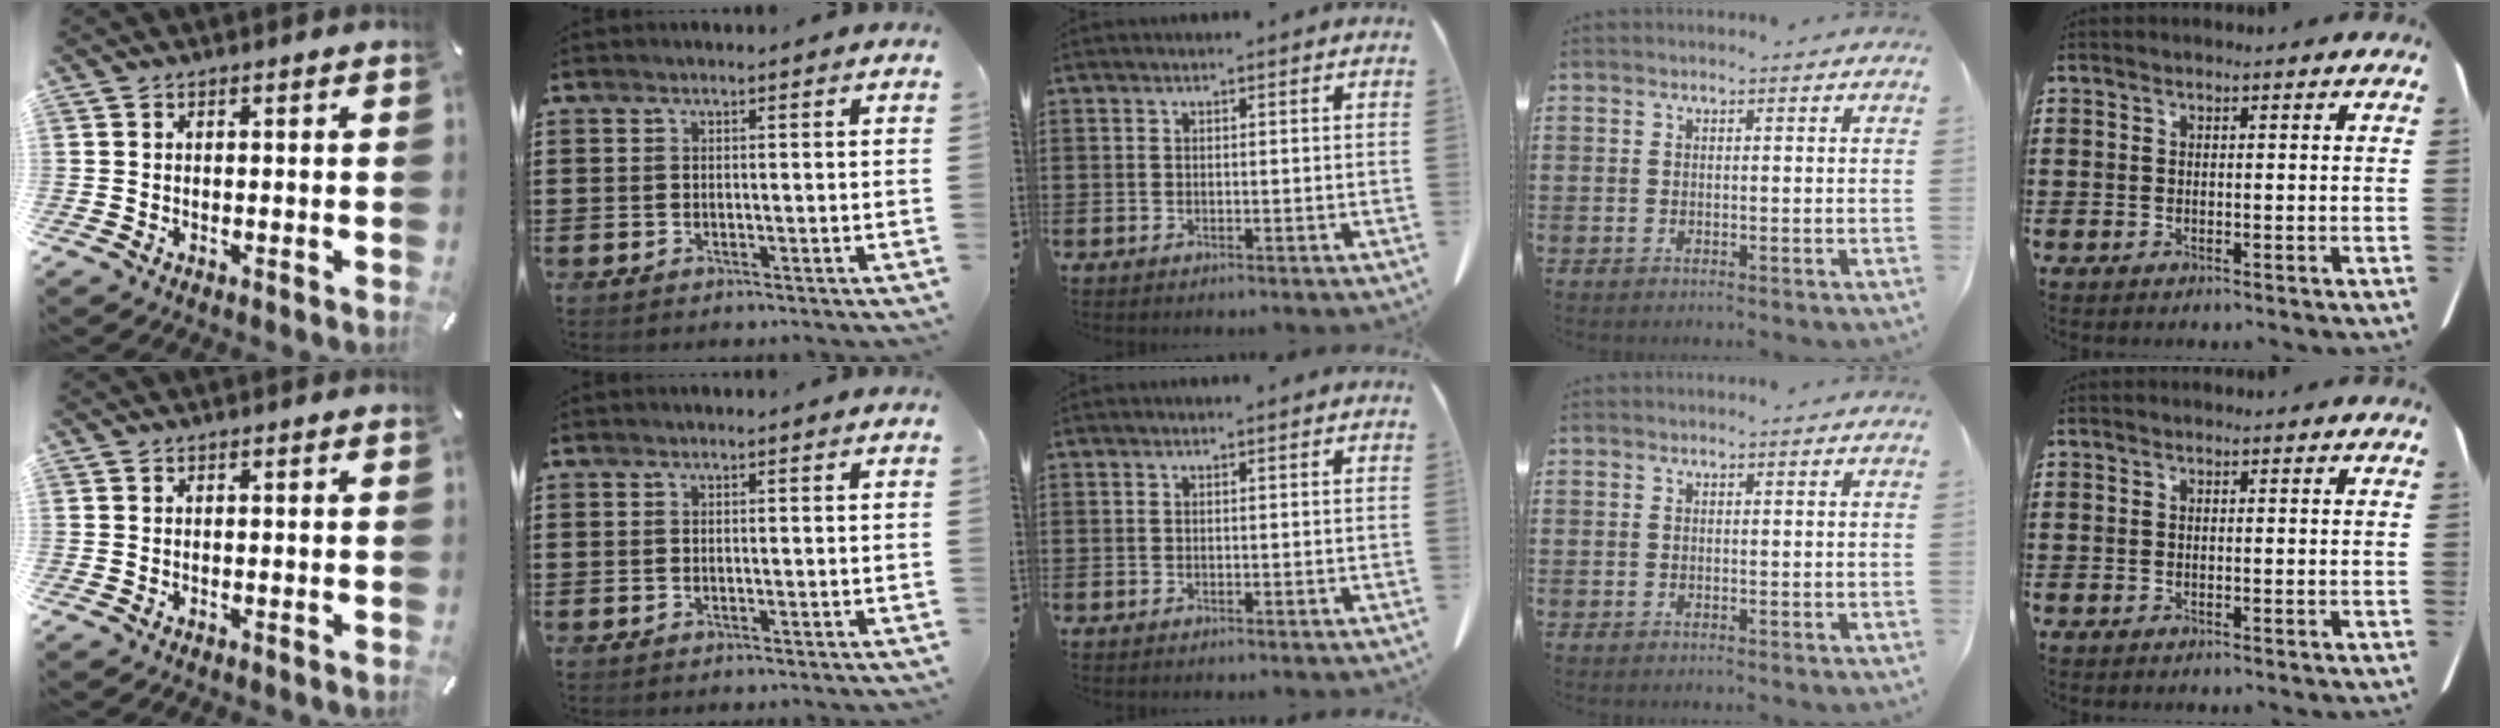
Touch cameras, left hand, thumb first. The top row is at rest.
{}